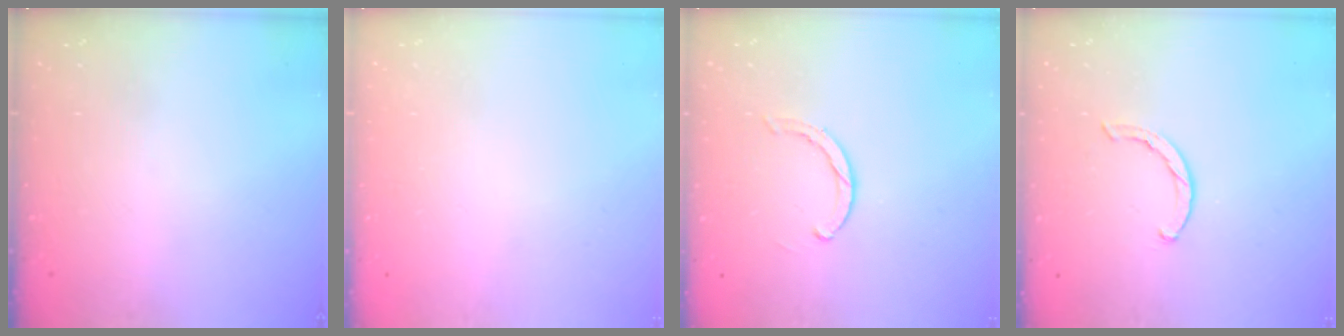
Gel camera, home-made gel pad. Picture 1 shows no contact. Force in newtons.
{"total": 2.6, "press": 2.6, "slide": 0.2}
{"total": 2.8, "press": 2.7, "slide": 0.3}
{"total": 2.3, "press": 2.3, "slide": 0.4}